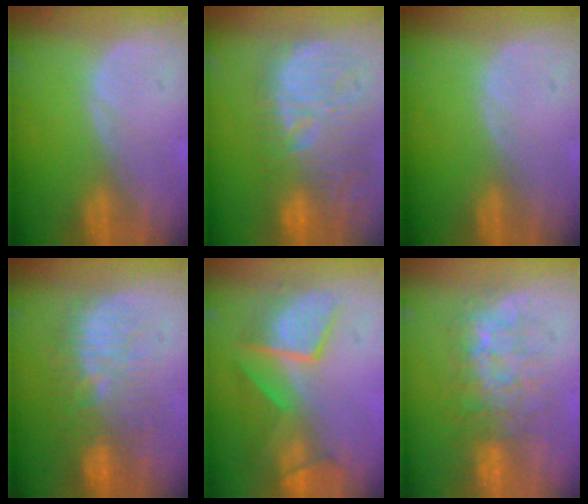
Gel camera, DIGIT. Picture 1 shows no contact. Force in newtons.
{"total": 13.5, "press": 12.5, "slide": 5.0}
{"total": 0.0}
{"total": 10.1, "press": 9.2, "slide": 4.2}
{"total": 10.0, "press": 8.6, "slide": 5.1}
{"total": 7.9, "press": 7.7, "slide": 1.6}